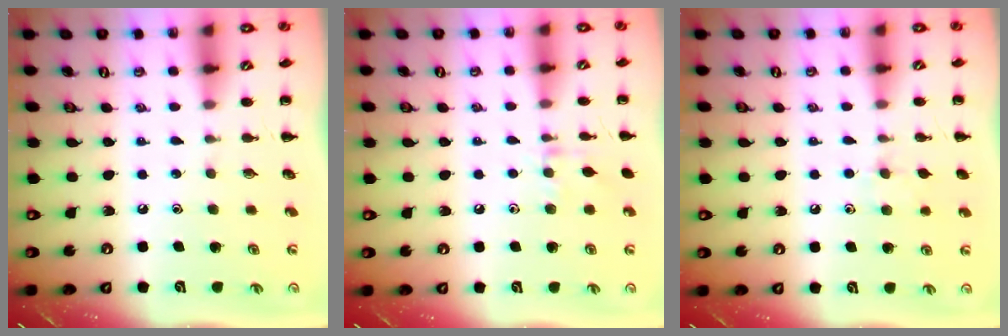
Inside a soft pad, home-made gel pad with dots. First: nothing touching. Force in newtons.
{"total": 6.7, "press": 6.5, "slide": 1.7}
{"total": 5.9, "press": 5.6, "slide": 1.9}